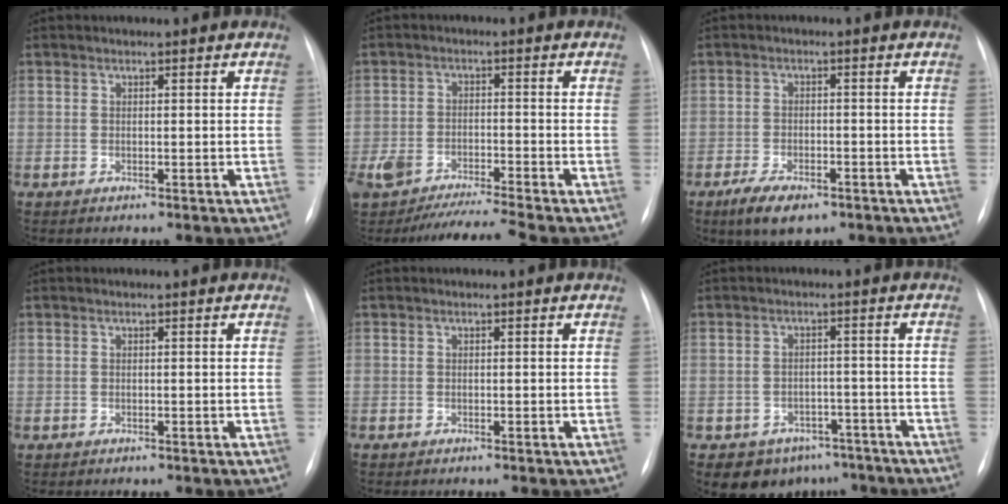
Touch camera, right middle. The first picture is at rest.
{"total": 9.8, "force": [-8.9, -0.1, 4.1], "torque": [-0.078, -0.004, -0.153]}
{"total": 6.0, "force": [-4.0, 2.5, 3.8], "torque": [-0.072, -0.008, -0.063]}
{"total": 0.0}
{"total": 0.0}
{"total": 8.1, "force": [-5.8, 5.5, 1.5], "torque": [-0.006, 0.018, -0.073]}